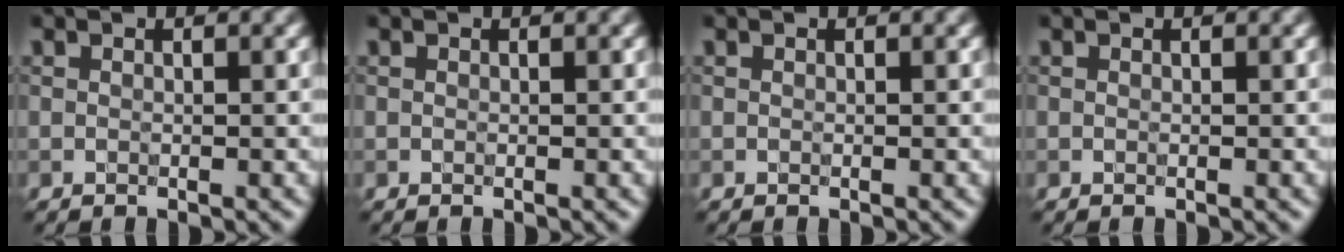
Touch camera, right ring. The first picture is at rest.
{"total": 0.0}
{"total": 0.0}
{"total": 0.0}